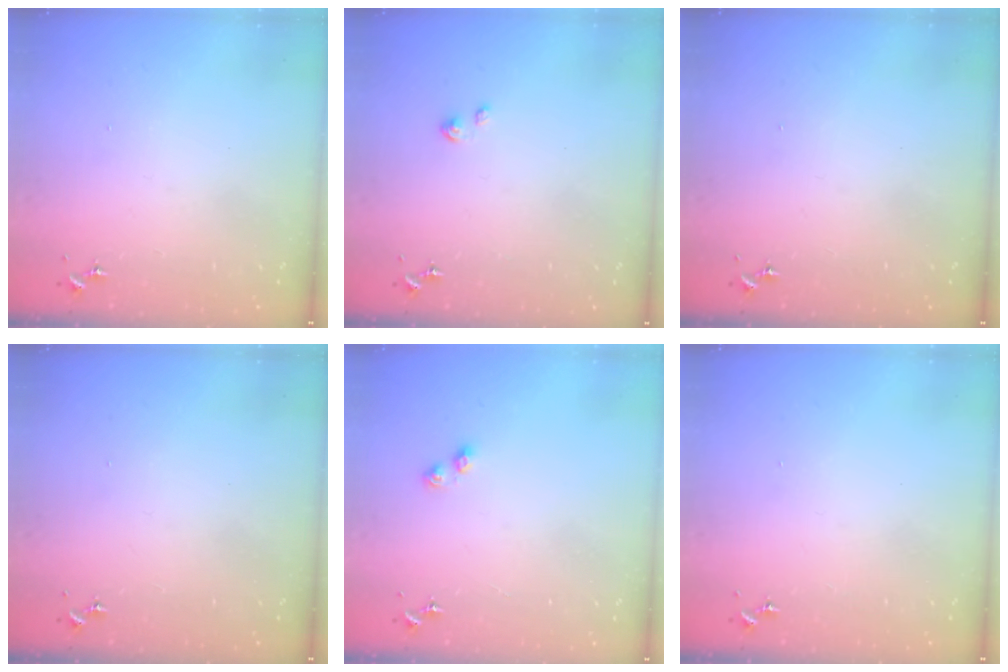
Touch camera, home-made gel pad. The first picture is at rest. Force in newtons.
{"total": 2.5, "press": 2.5, "slide": 0.3}
{"total": 0.0}
{"total": 0.0}
{"total": 4.0, "press": 3.9, "slide": 0.6}
{"total": 0.0}